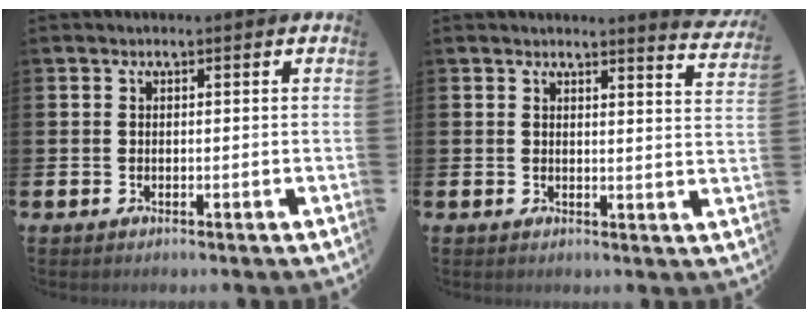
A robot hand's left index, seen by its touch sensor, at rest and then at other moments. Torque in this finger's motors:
{"motor_torque": [-0.27, -0.26, -0.25, 0.05]}